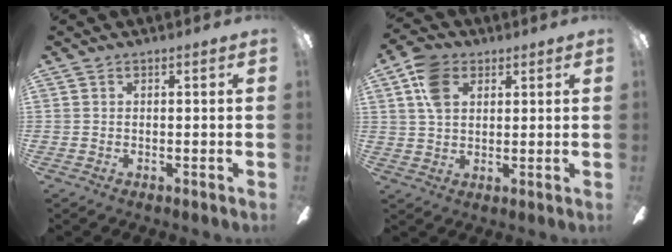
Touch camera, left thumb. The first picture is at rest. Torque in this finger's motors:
{"motor_torque": [0.05, 0.22, -0.29, 0.13, 0.07]}